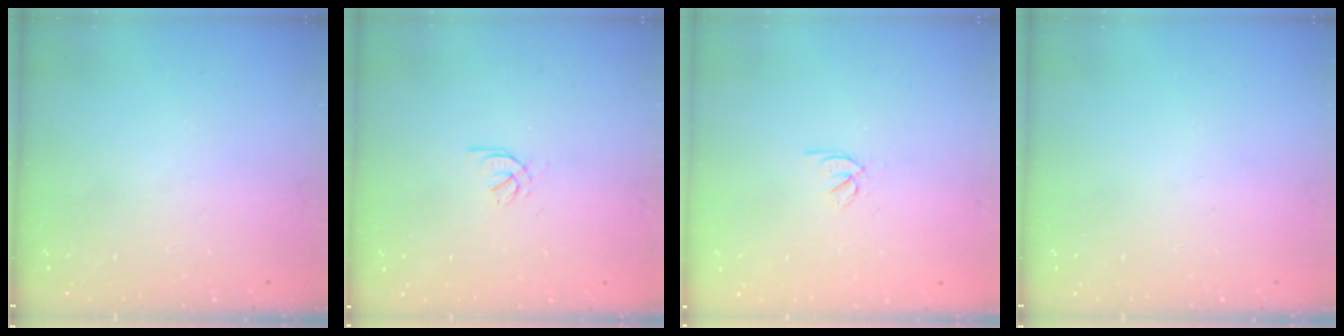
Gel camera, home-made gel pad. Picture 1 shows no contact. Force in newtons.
{"total": 2.0, "press": 1.9, "slide": 0.6}
{"total": 2.4, "press": 2.3, "slide": 0.7}
{"total": 0.0}